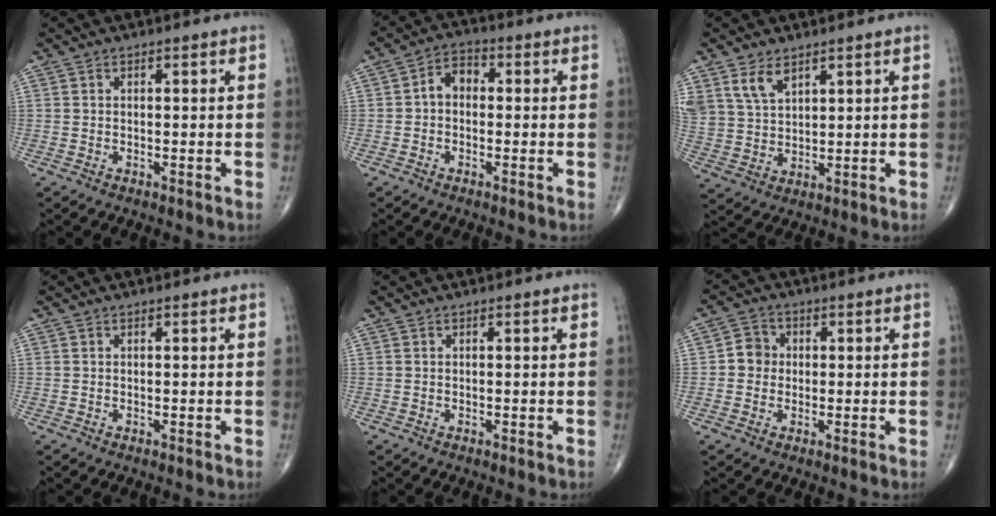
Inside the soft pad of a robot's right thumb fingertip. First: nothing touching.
{"total": 4.8, "force": [-0.2, 3.5, 3.3], "torque": [-0.037, 0.020, -0.016]}
{"total": 6.3, "force": [4.0, 3.5, 3.4], "torque": [-0.055, -0.017, 0.090]}
{"total": 0.0}
{"total": 0.0}
{"total": 4.0, "force": [0.0, 3.7, 1.4], "torque": [-0.003, 0.008, -0.009]}